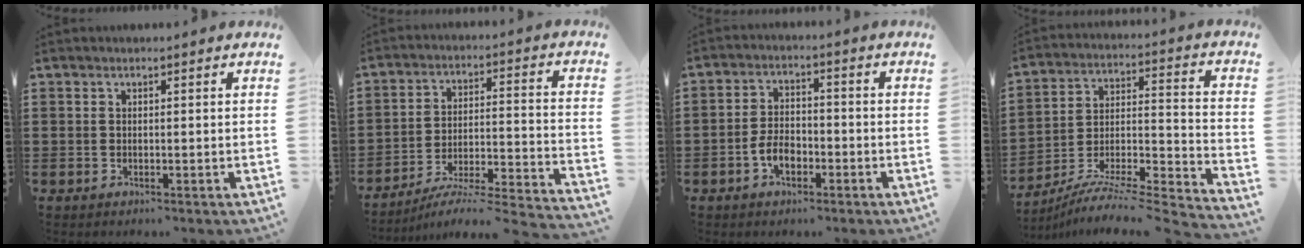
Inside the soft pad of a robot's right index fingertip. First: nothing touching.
{"total": 5.0, "force": [-4.3, 0.2, 2.6], "torque": [-0.047, -0.019, -0.086]}
{"total": 4.5, "force": [-2.0, 2.5, 3.2], "torque": [-0.073, -0.002, -0.039]}
{"total": 6.7, "force": [-5.8, 0.2, 3.3], "torque": [-0.054, -0.007, -0.120]}